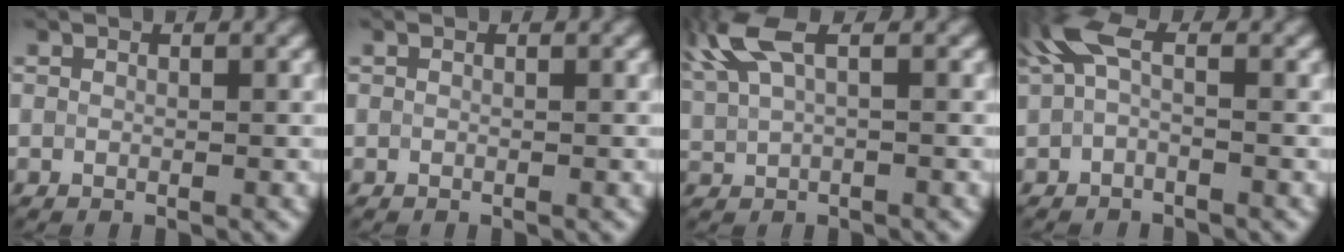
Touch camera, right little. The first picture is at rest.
{"total": 0.0}
{"total": 4.5, "force": [2.5, 1.3, 3.5], "torque": [-0.088, 0.017, 0.051]}
{"total": 3.0, "force": [-0.4, 1.1, 2.7], "torque": [-0.069, 0.006, -0.020]}